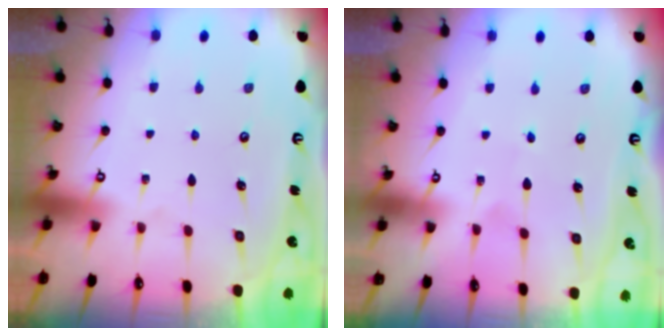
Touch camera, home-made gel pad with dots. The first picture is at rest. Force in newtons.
{"total": 2.5, "press": 2.5, "slide": 0.3}